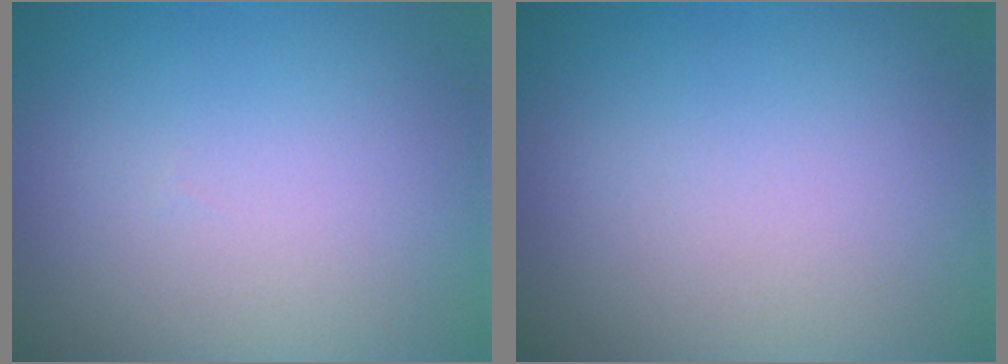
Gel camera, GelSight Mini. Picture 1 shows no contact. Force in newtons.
{"total": 0.0}